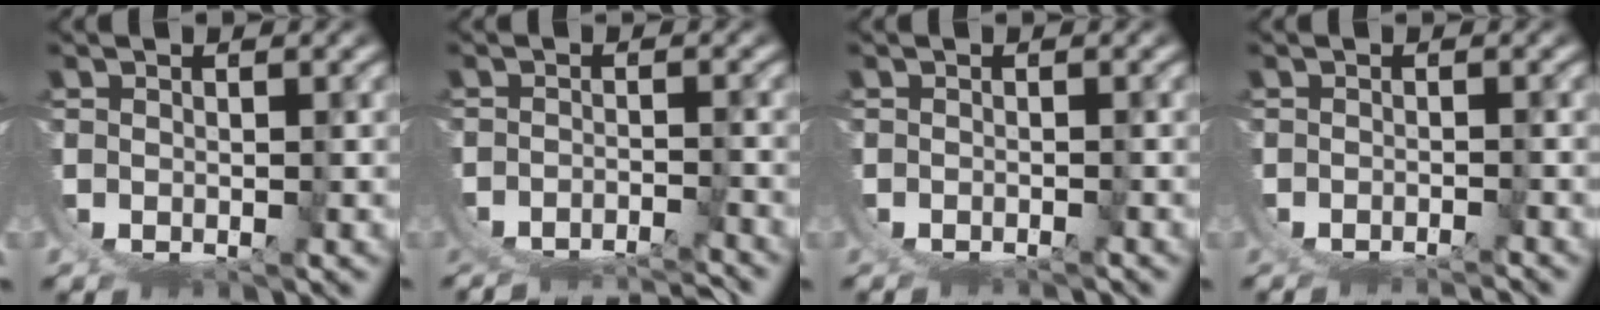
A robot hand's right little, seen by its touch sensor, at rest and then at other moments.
{"total": 8.0, "force": [-6.9, 2.7, 2.9], "torque": [-0.046, -0.030, -0.096]}
{"total": 2.2, "force": [-2.0, 0.9, 0.4], "torque": [-0.010, -0.007, -0.028]}
{"total": 4.1, "force": [-3.6, 1.6, 1.1], "torque": [-0.023, -0.008, -0.053]}